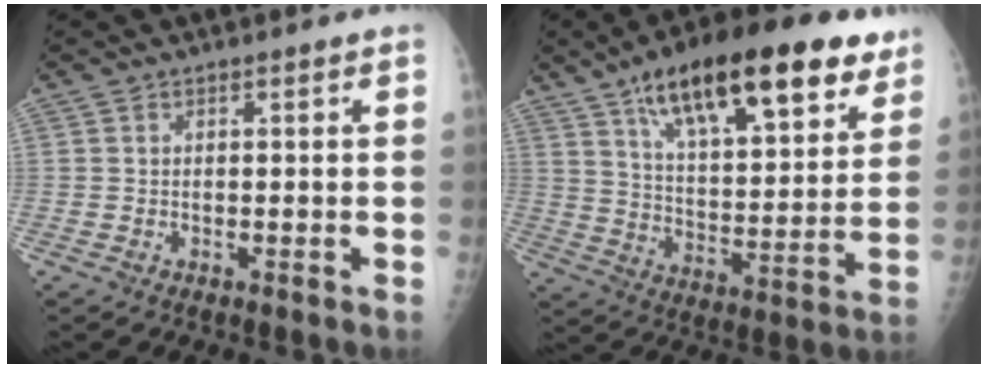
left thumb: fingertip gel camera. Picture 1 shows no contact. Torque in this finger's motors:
{"motor_torque": [1.94, 2.10, 1.59, -1.18, 0.18]}